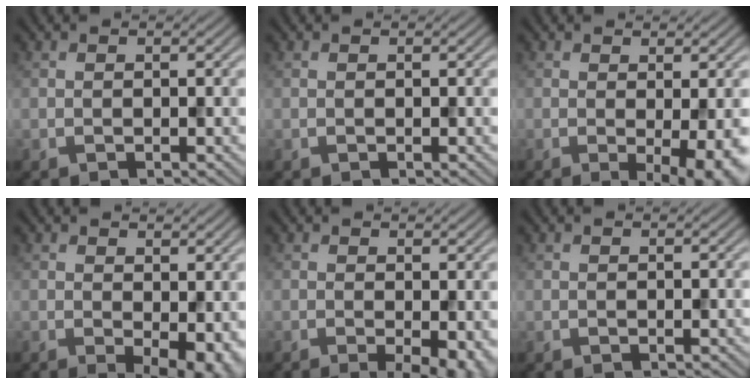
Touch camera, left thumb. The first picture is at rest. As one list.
[{"total": 0.0}, {"total": 5.8, "force": [-0.9, 1.4, 5.6], "torque": [-0.080, -0.009, -0.009]}, {"total": 4.9, "force": [-0.3, 2.1, 4.4], "torque": [-0.062, -0.012, 0.003]}, {"total": 4.5, "force": [-1.3, 1.1, 4.2], "torque": [-0.062, -0.008, -0.017]}, {"total": 0.0}]